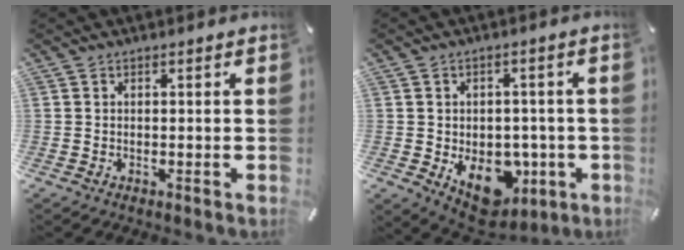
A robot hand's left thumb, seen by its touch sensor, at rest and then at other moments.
{"total": 13.2, "force": [-3.8, 9.9, 7.9], "torque": [-0.094, 0.001, -0.055]}